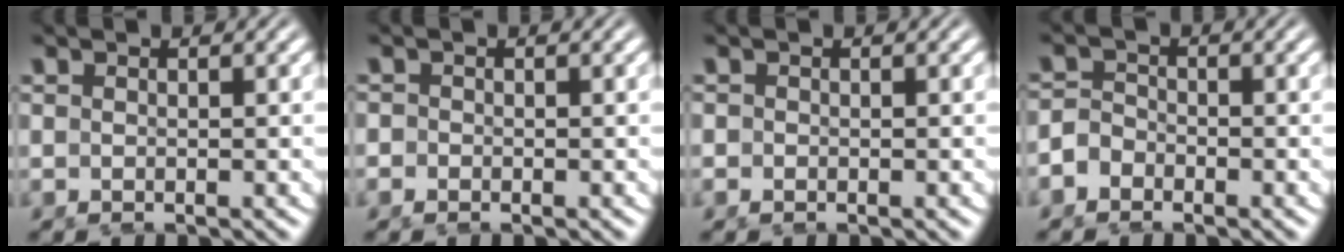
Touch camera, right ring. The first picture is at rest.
{"total": 0.9, "force": [-0.5, 0.8, 0.0], "torque": [-0.005, -0.005, -0.012]}
{"total": 0.7, "force": [-0.2, 0.7, 0.2], "torque": [-0.005, -0.001, -0.006]}
{"total": 2.2, "force": [-1.3, 1.7, 0.5], "torque": [-0.015, -0.010, -0.024]}